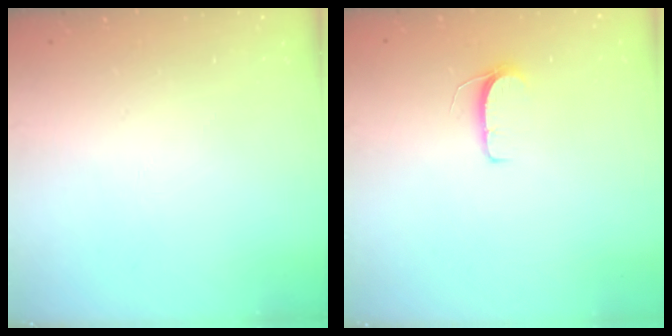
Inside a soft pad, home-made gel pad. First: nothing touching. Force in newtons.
{"total": 6.1, "press": 6.1, "slide": 0.5}